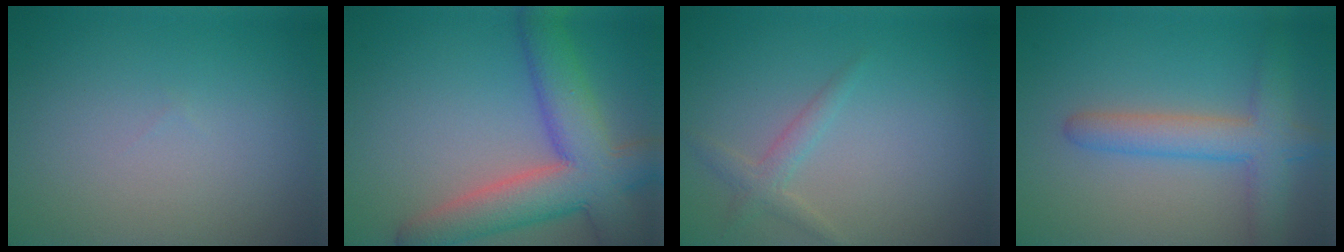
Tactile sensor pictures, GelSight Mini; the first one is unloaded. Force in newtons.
{"total": 8.8, "press": 8.8, "slide": 0.6}
{"total": 1.6, "press": 1.6, "slide": 0.0}
{"total": 4.4, "press": 4.4, "slide": 0.3}